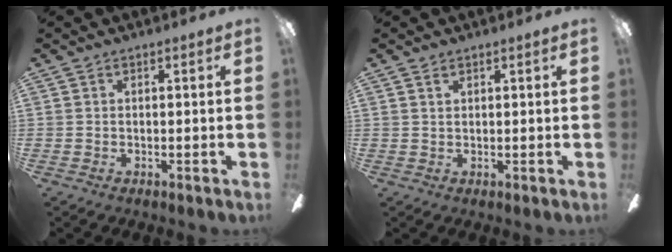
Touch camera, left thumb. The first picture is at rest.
{"total": 1.1, "force": [0.9, 0.6, 0.5], "torque": [-0.012, 0.001, 0.016]}